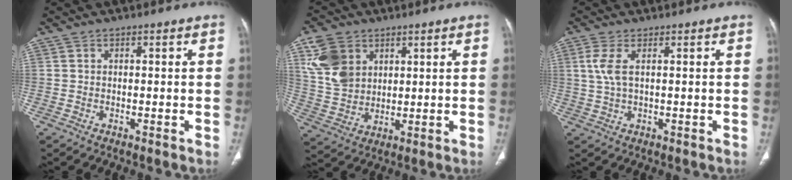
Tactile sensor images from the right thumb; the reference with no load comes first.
{"total": 10.9, "force": [4.7, 8.0, 5.7], "torque": [-0.101, -0.016, 0.105]}
{"total": 4.2, "force": [1.2, 1.6, 3.8], "torque": [-0.106, 0.006, 0.030]}